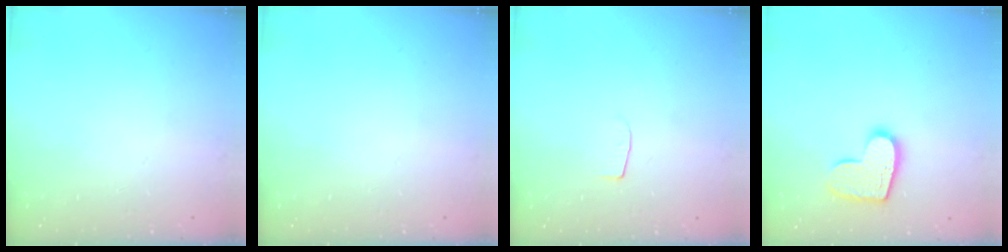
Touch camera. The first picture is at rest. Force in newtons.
{"total": 0.0}
{"total": 4.0, "press": 4.0, "slide": 0.2}
{"total": 12.7, "press": 12.6, "slide": 0.8}